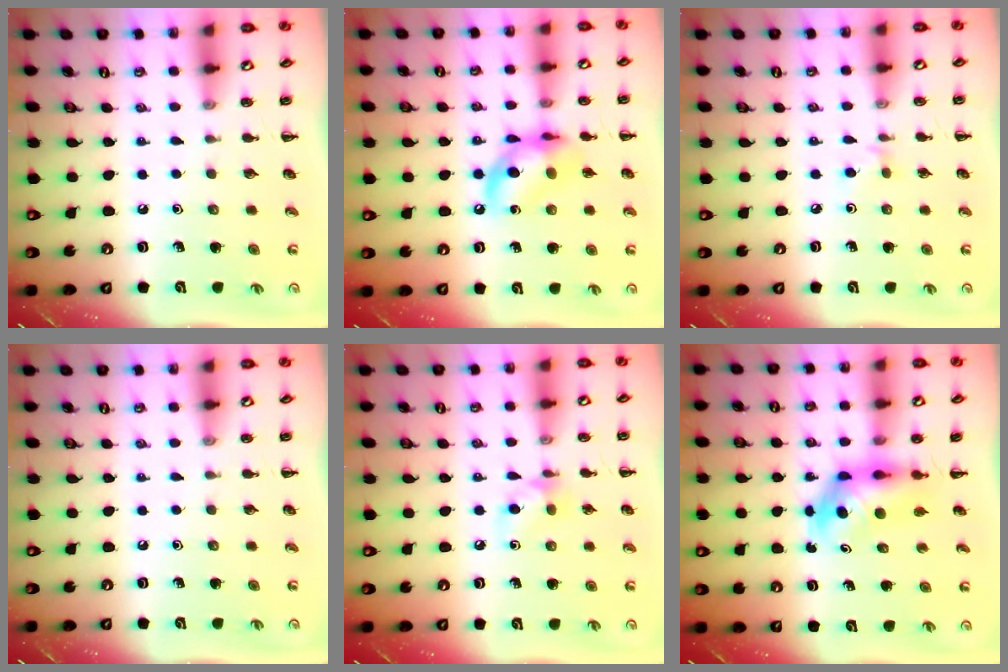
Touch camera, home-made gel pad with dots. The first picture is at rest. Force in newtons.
{"total": 12.7, "press": 12.4, "slide": 2.8}
{"total": 2.9, "press": 2.7, "slide": 1.2}
{"total": 0.0}
{"total": 7.0, "press": 6.8, "slide": 1.7}
{"total": 4.8, "press": 4.7, "slide": 0.7}